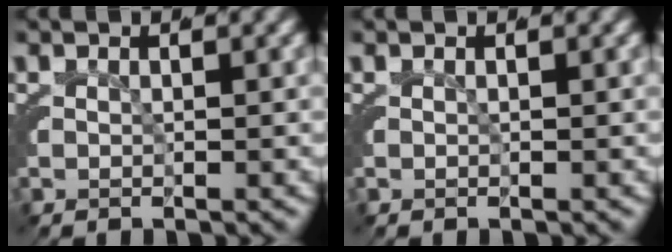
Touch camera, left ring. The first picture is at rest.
{"total": 0.0}